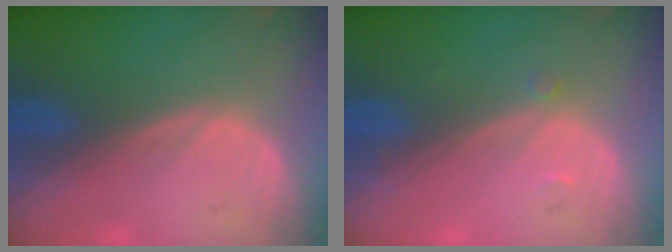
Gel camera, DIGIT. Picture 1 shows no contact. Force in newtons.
{"total": 0.7, "press": 0.7, "slide": 0.1}